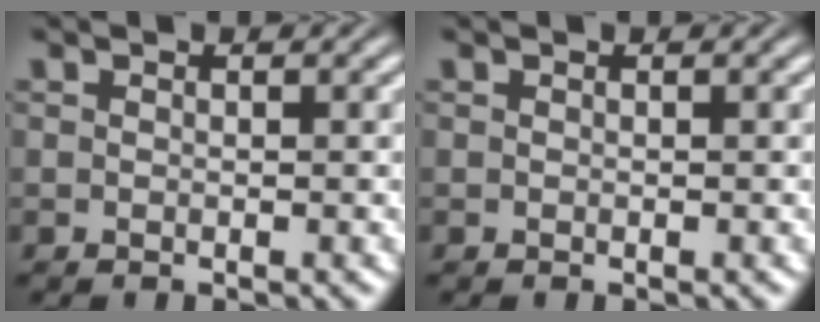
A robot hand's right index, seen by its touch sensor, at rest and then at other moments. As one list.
[{"total": 0.0}]